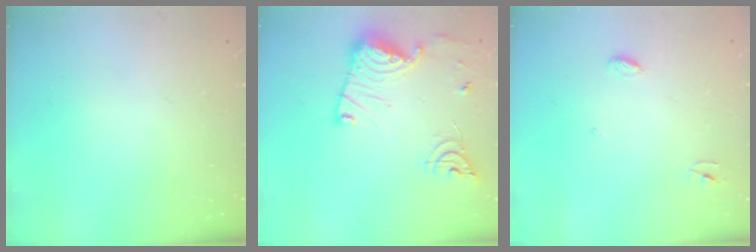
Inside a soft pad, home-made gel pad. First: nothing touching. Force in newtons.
{"total": 17.8, "press": 17.8, "slide": 1.6}
{"total": 3.3, "press": 3.3, "slide": 0.3}